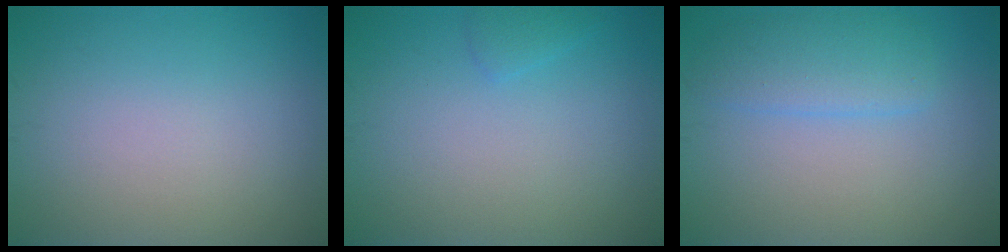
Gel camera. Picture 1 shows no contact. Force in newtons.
{"total": 0.9, "press": 0.9, "slide": 0.1}
{"total": 3.1, "press": 3.1, "slide": 0.3}